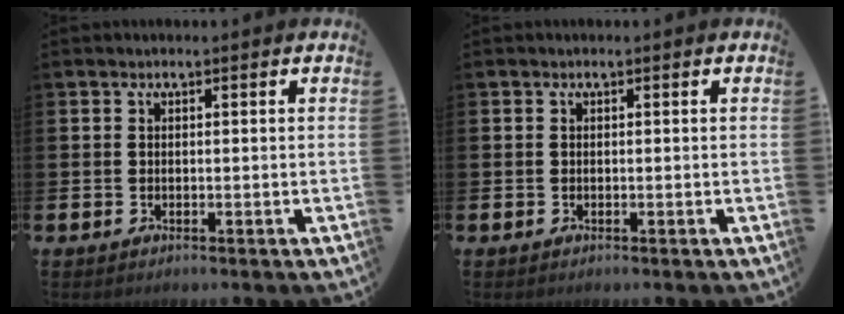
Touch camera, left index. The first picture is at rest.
{"total": 0.0}